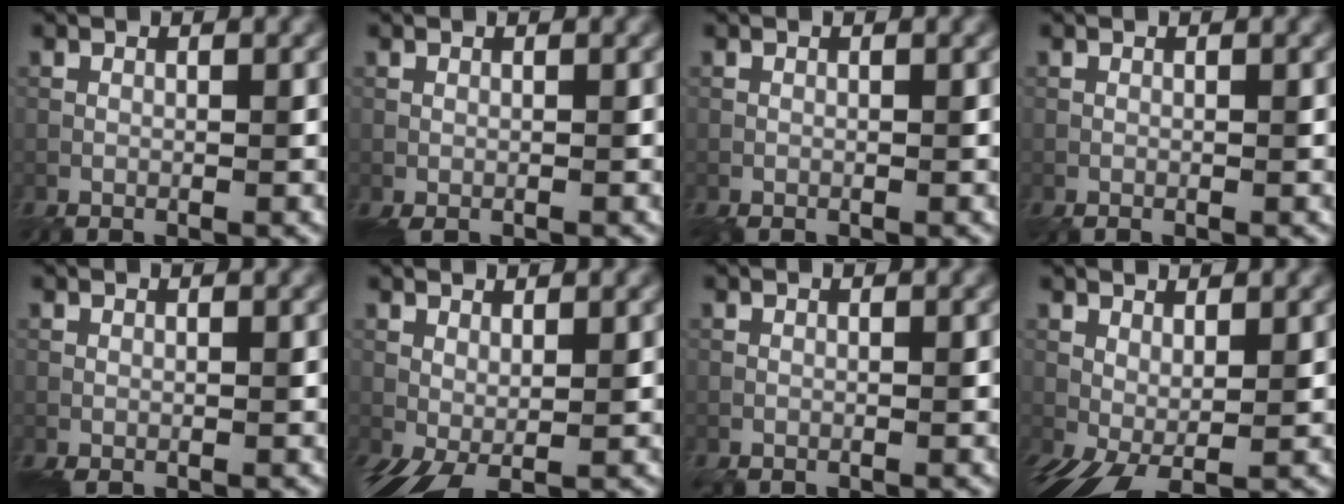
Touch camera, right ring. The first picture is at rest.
{"total": 0.9, "force": [0.0, 0.4, 0.8], "torque": [-0.016, 0.000, 0.001]}
{"total": 0.0}
{"total": 0.0}
{"total": 0.6, "force": [0.1, 0.3, 0.5], "torque": [-0.013, 0.000, 0.003]}
{"total": 4.1, "force": [-0.1, 2.0, 3.6], "torque": [-0.075, -0.009, 0.008]}
{"total": 0.0}
{"total": 5.5, "force": [-0.1, 2.8, 4.7], "torque": [-0.090, -0.015, 0.017]}